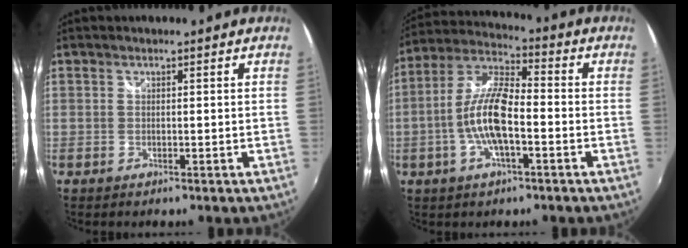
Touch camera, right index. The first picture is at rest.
{"total": 11.4, "force": [-3.0, 3.4, 10.5], "torque": [-0.221, 0.006, -0.059]}